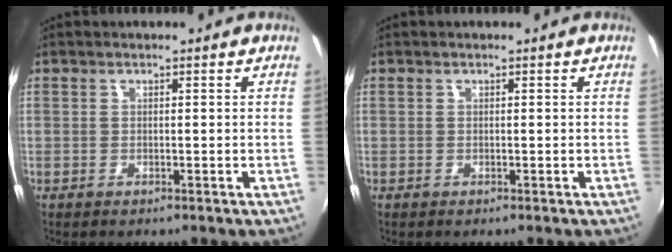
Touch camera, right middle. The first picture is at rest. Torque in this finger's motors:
{"motor_torque": [0.00, 0.00, 0.00, 0.00]}